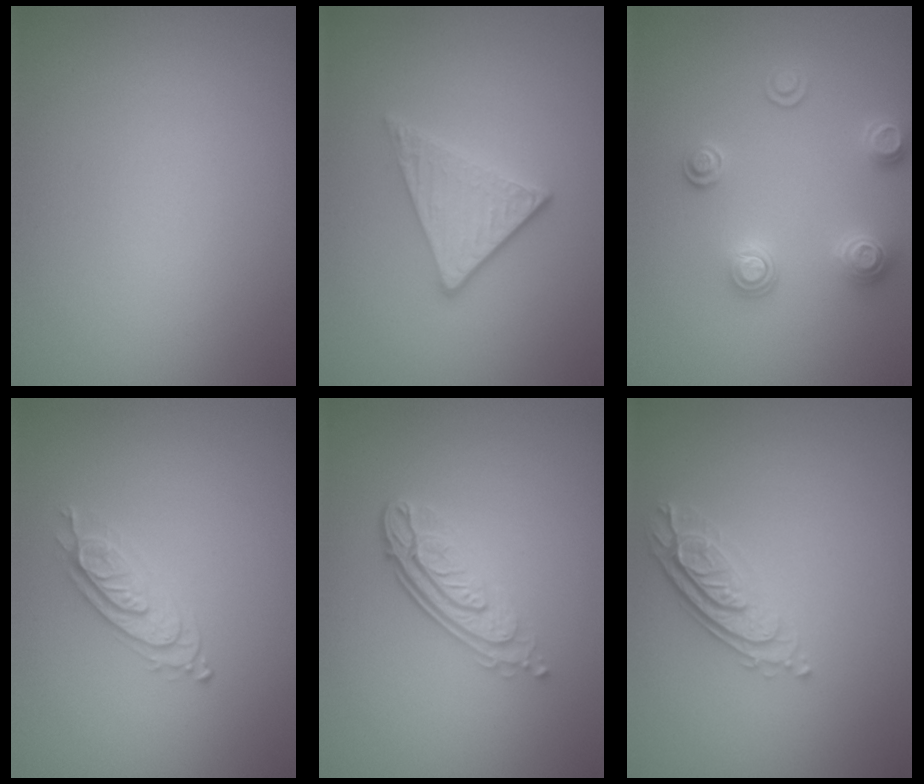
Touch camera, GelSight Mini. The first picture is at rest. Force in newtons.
{"total": 2.8, "press": 2.6, "slide": 1.1}
{"total": 2.6, "press": 2.6, "slide": 0.2}
{"total": 2.2, "press": 2.1, "slide": 0.7}
{"total": 4.3, "press": 3.0, "slide": 3.1}
{"total": 3.1, "press": 2.5, "slide": 1.8}